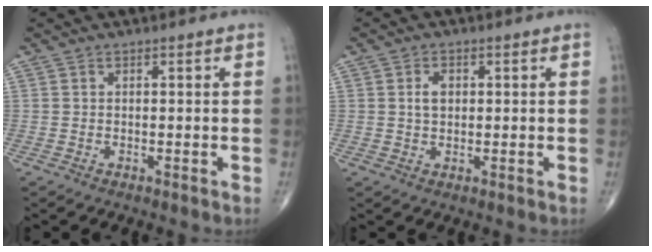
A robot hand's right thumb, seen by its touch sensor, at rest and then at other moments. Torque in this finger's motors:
{"motor_torque": [0.61, 0.67, 0.09, -0.14, 0.00]}